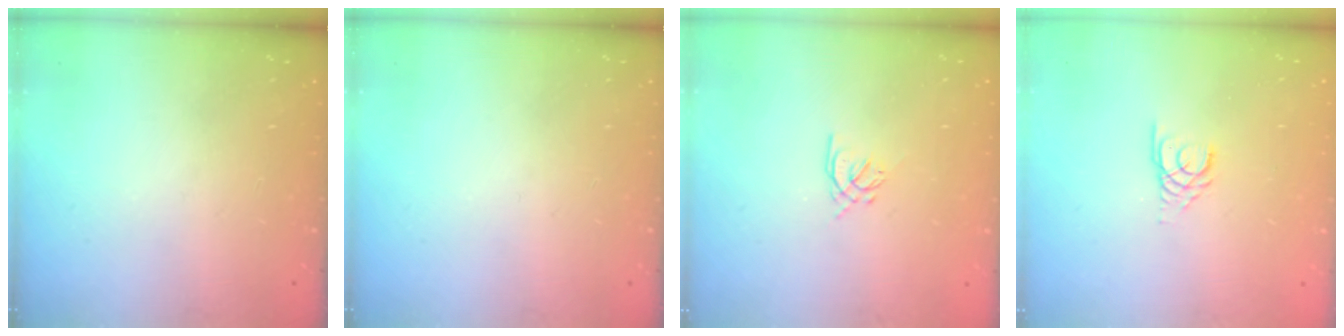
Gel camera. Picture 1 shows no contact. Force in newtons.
{"total": 0.0}
{"total": 1.2, "press": 1.1, "slide": 0.5}
{"total": 3.0, "press": 2.9, "slide": 0.3}